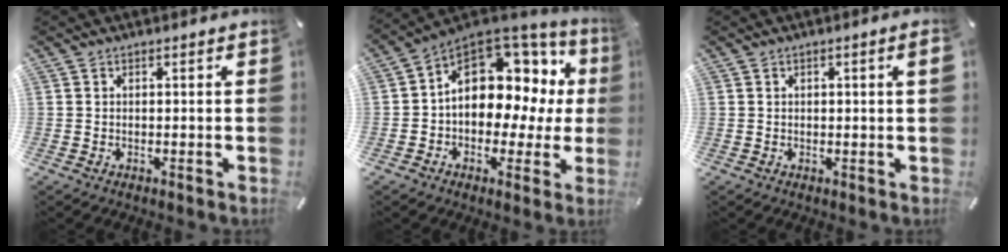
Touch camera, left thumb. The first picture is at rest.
{"total": 13.1, "force": [3.9, 9.3, 8.3], "torque": [-0.127, -0.032, 0.071]}
{"total": 1.8, "force": [0.4, 0.3, 1.7], "torque": [-0.030, 0.001, 0.005]}